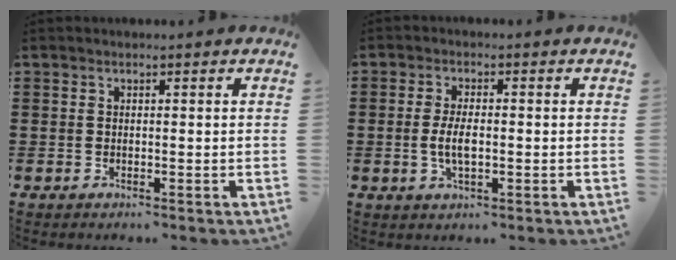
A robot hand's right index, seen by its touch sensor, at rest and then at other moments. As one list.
[{"total": 4.1, "force": [-0.6, 1.5, 3.8], "torque": [-0.083, -0.003, -0.016]}]